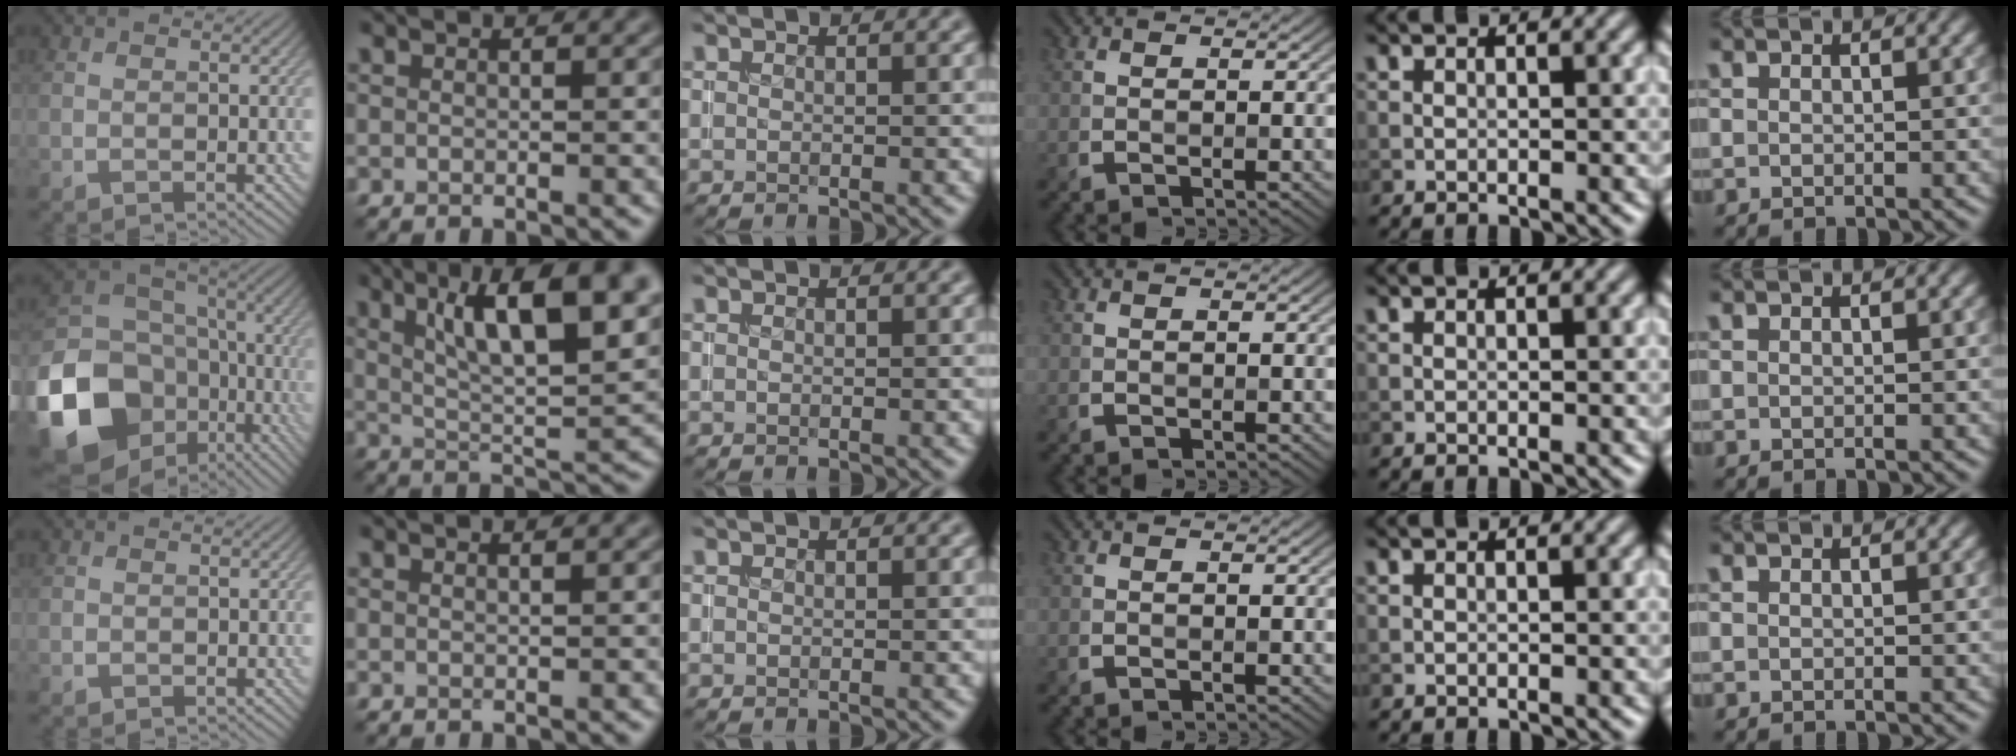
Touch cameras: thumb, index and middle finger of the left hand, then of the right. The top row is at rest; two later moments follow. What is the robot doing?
{"motion": "insert", "object": "coin"}